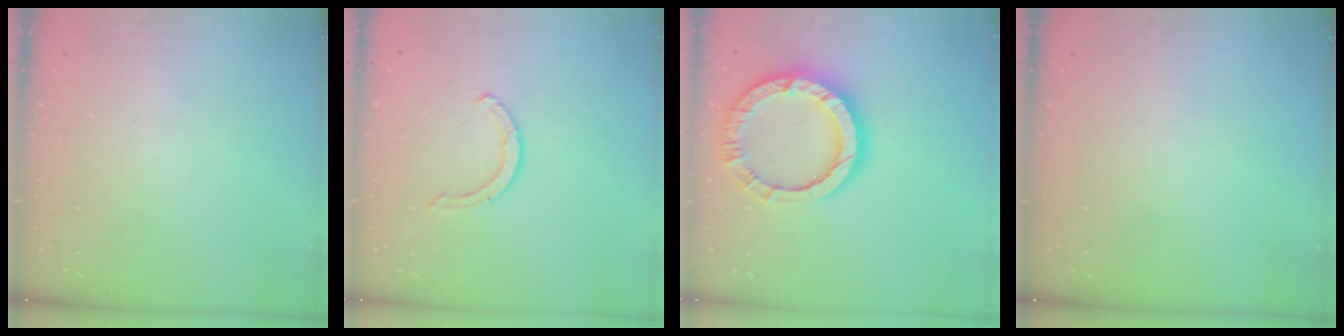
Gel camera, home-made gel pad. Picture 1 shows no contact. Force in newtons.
{"total": 2.9, "press": 2.9, "slide": 0.4}
{"total": 15.1, "press": 15.0, "slide": 1.5}
{"total": 0.0}